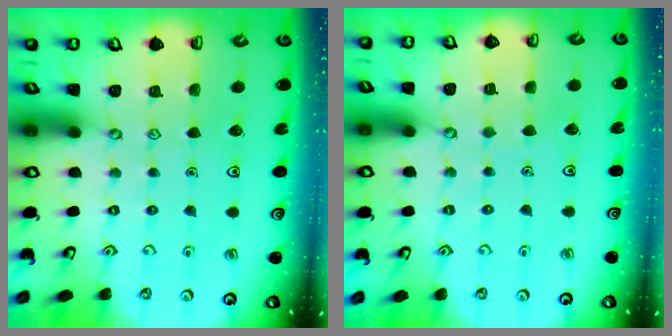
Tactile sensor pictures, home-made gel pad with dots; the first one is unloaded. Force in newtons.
{"total": 1.5, "press": 1.5, "slide": 0.2}